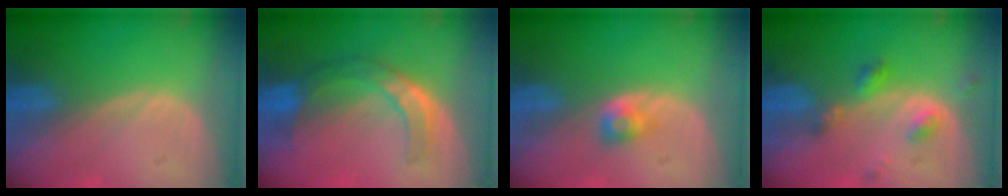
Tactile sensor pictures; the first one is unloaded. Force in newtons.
{"total": 7.6, "press": 6.4, "slide": 4.0}
{"total": 2.7, "press": 2.4, "slide": 1.1}
{"total": 4.6, "press": 4.1, "slide": 2.0}